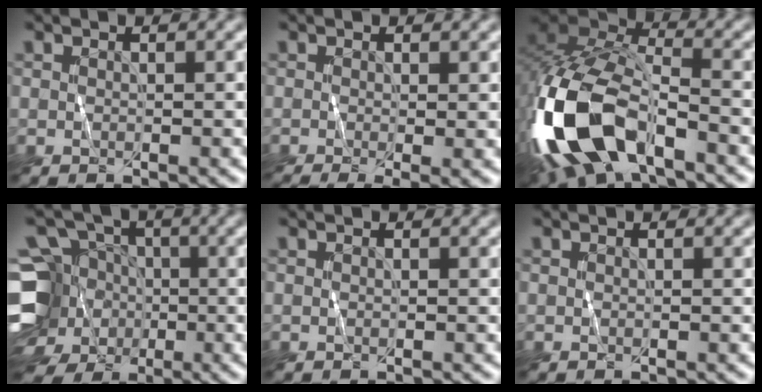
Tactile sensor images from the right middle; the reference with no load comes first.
{"total": 4.5, "force": [-1.6, 1.2, 4.0], "torque": [-0.059, -0.015, -0.020]}
{"total": 13.7, "force": [-6.2, 6.9, 10.2], "torque": [-0.228, -0.012, -0.121]}
{"total": 13.7, "force": [-3.7, 11.7, 6.1], "torque": [-0.147, 0.002, -0.074]}
{"total": 0.0}
{"total": 0.0}